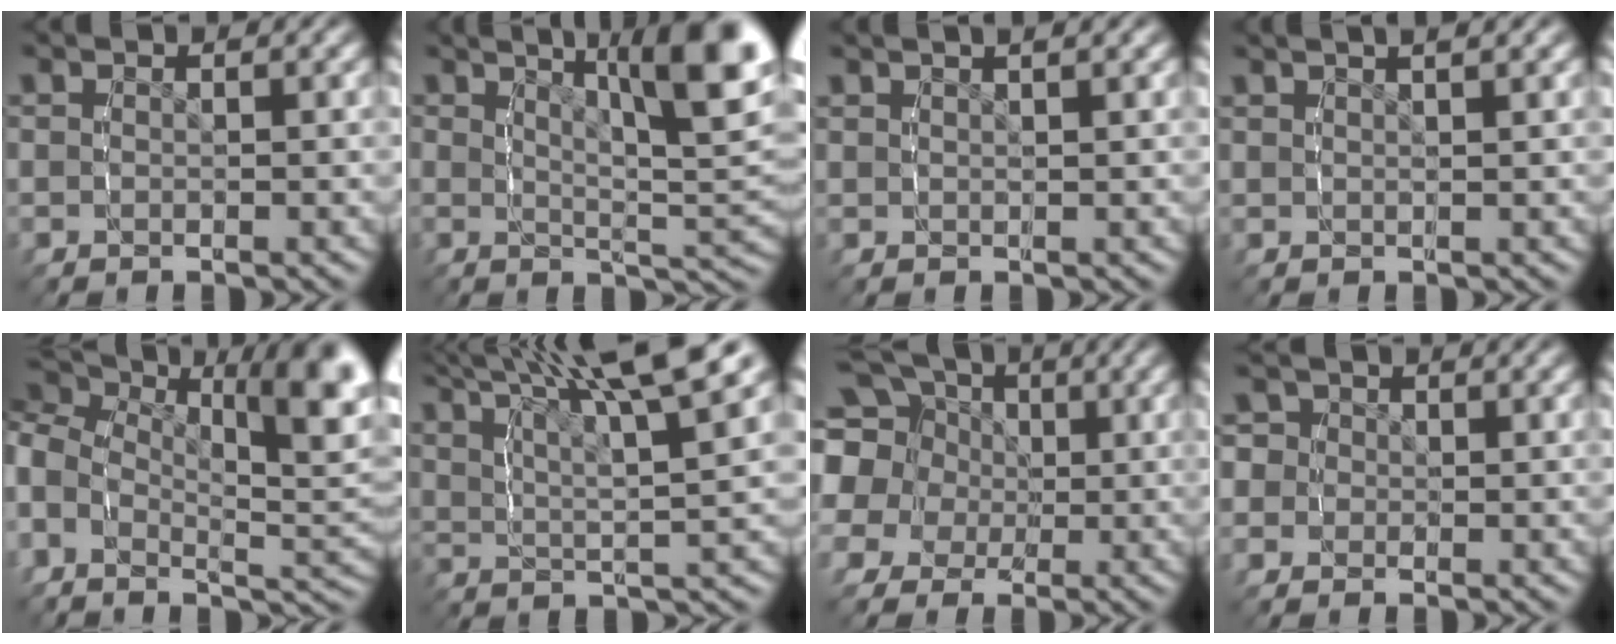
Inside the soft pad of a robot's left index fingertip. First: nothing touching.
{"total": 11.7, "force": [5.0, 3.5, 10.0], "torque": [-0.113, 0.017, 0.069]}
{"total": 1.9, "force": [1.6, -0.2, 1.0], "torque": [-0.005, 0.005, 0.031]}
{"total": 2.9, "force": [2.2, 0.1, 1.8], "torque": [-0.017, 0.008, 0.040]}
{"total": 10.5, "force": [3.2, 6.0, 8.1], "torque": [-0.124, 0.008, 0.036]}
{"total": 8.8, "force": [5.4, 2.7, 6.4], "torque": [-0.091, 0.012, 0.082]}
{"total": 13.9, "force": [3.1, 12.2, 5.8], "torque": [-0.139, -0.014, 0.037]}
{"total": 5.3, "force": [0.4, 5.0, 1.6], "torque": [-0.049, 0.001, -0.006]}